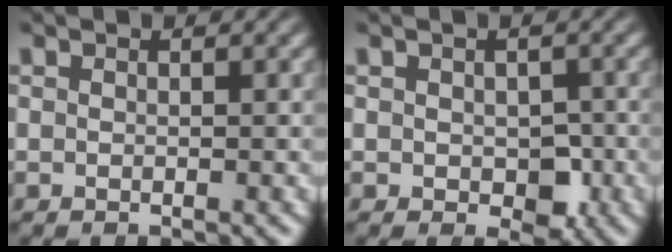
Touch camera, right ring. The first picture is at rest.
{"total": 2.1, "force": [-0.6, 1.7, 1.0], "torque": [-0.009, -0.005, -0.009]}